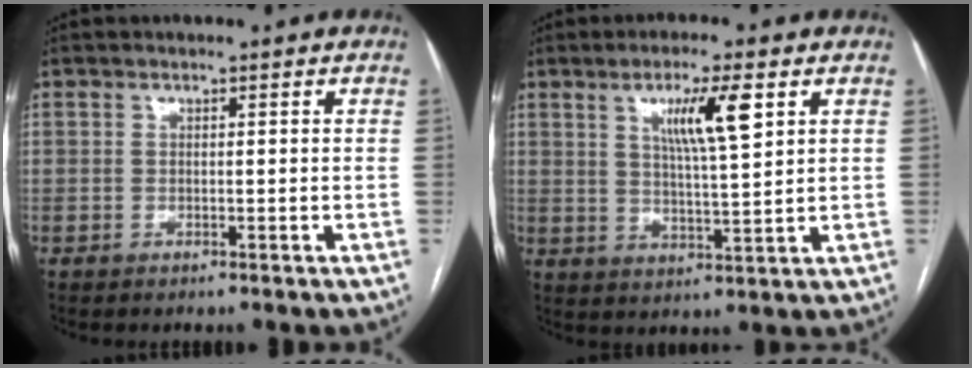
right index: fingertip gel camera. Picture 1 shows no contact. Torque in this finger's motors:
{"motor_torque": [0.76, 0.38, 0.25, 0.12]}